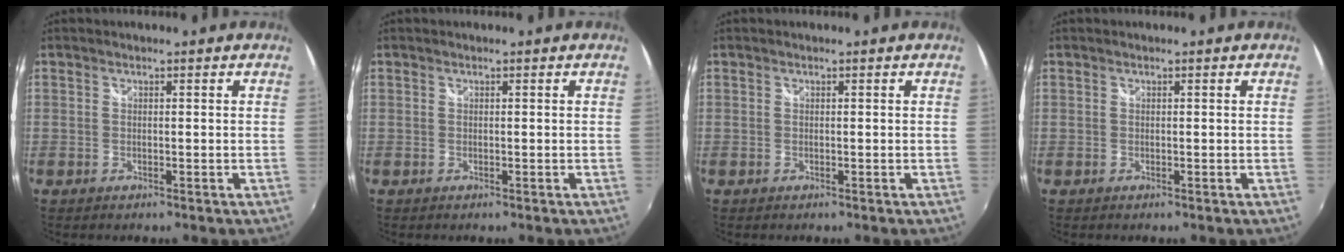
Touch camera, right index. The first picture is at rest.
{"total": 0.0}
{"total": 0.0}
{"total": 0.0}